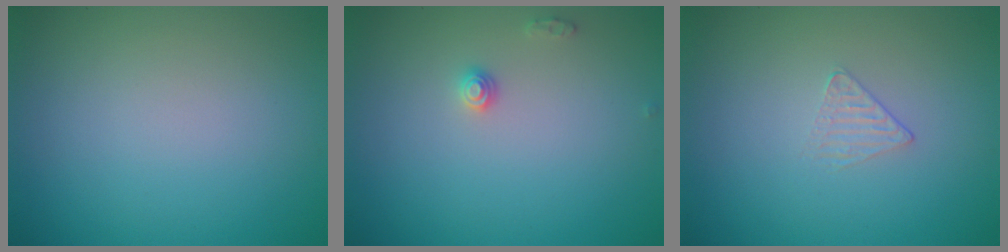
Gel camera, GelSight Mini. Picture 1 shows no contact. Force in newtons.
{"total": 1.0, "press": 1.0, "slide": 0.1}
{"total": 1.0, "press": 0.3, "slide": 0.9}